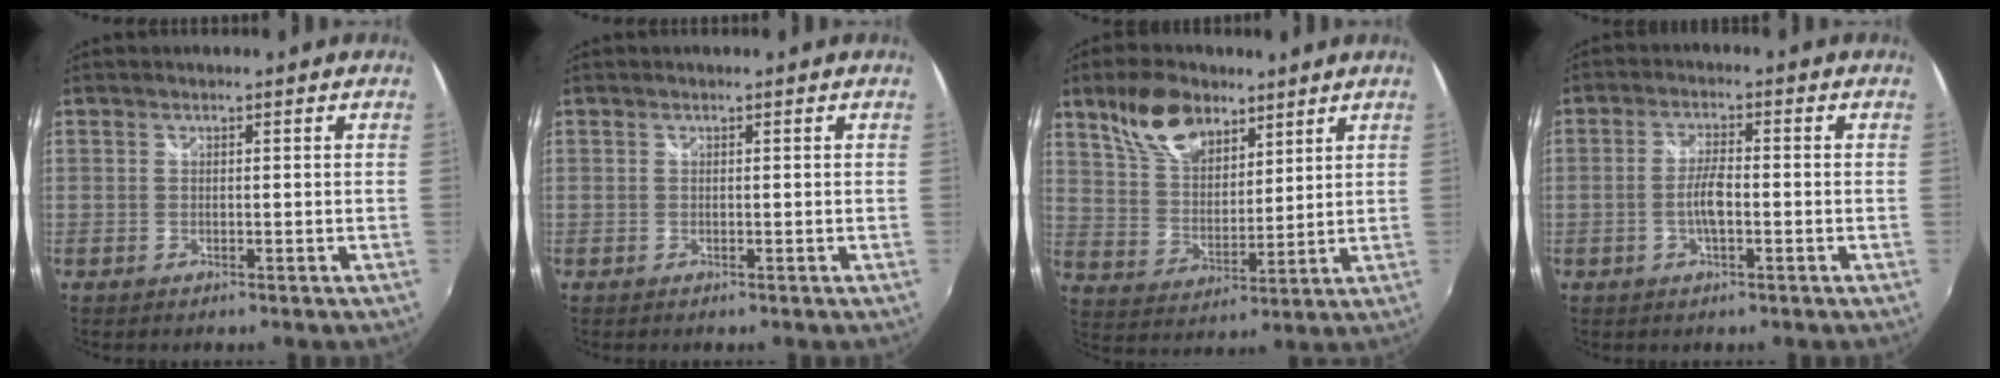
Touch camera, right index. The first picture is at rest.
{"total": 0.0}
{"total": 12.5, "force": [8.2, 6.7, 6.6], "torque": [-0.126, 0.021, 0.159]}
{"total": 4.3, "force": [-1.2, 1.2, 4.0], "torque": [-0.081, 0.002, -0.022]}